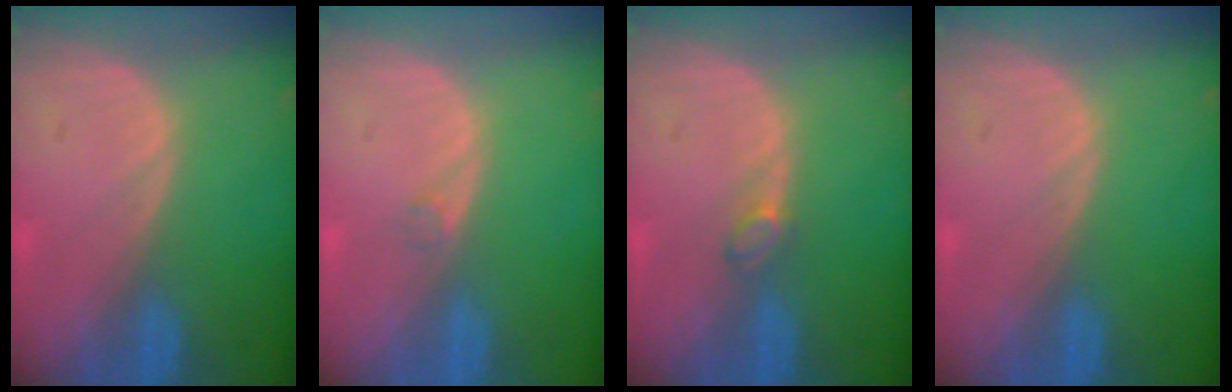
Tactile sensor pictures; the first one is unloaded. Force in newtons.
{"total": 0.8, "press": 0.8, "slide": 0.1}
{"total": 1.6, "press": 1.6, "slide": 0.2}
{"total": 0.0}